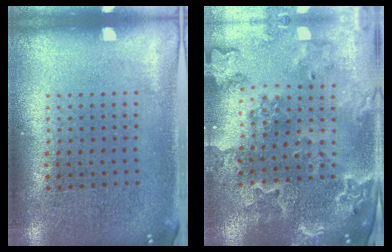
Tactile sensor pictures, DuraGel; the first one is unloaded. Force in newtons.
{"total": 2.2, "press": 2.1, "slide": 0.4}